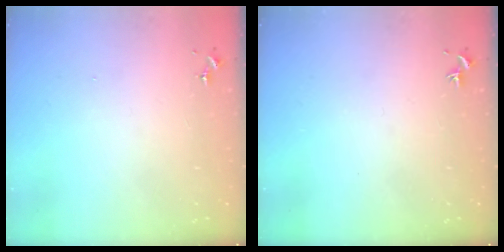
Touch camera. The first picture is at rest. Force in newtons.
{"total": 0.0}